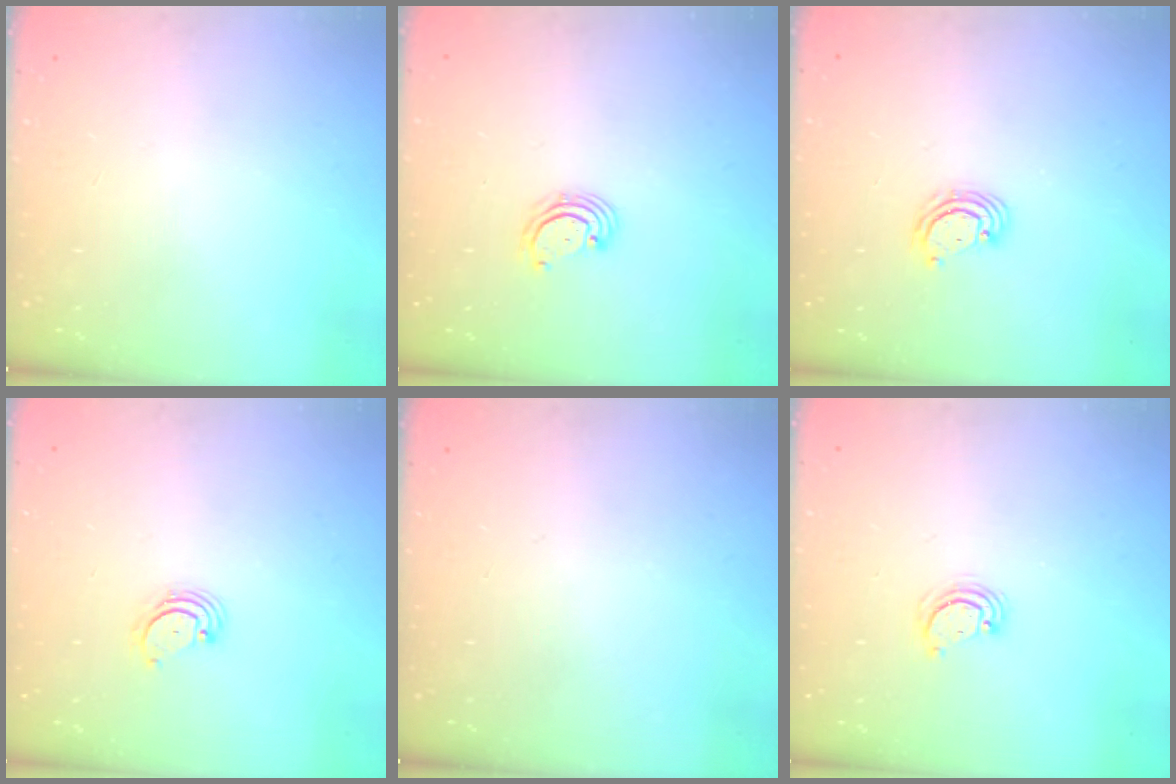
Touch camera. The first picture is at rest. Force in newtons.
{"total": 2.7, "press": 2.7, "slide": 0.7}
{"total": 2.8, "press": 2.8, "slide": 0.3}
{"total": 2.7, "press": 2.7, "slide": 0.3}
{"total": 0.0}
{"total": 3.3, "press": 3.3, "slide": 0.3}